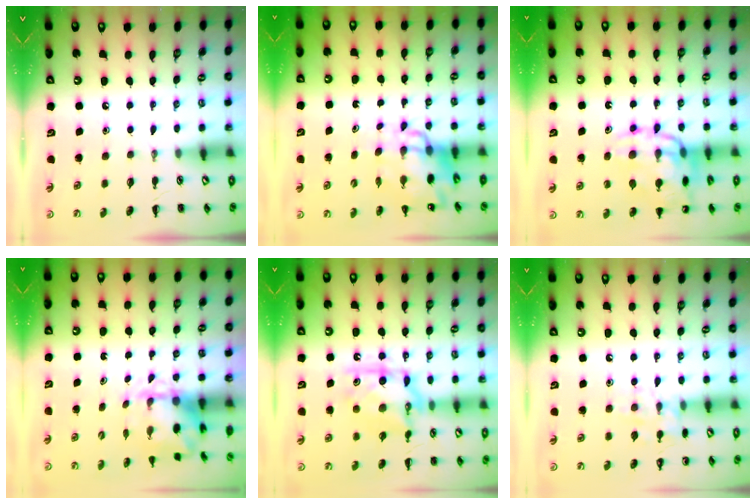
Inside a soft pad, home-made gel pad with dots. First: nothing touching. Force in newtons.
{"total": 10.7, "press": 10.3, "slide": 3.0}
{"total": 17.4, "press": 17.2, "slide": 2.9}
{"total": 4.0, "press": 3.9, "slide": 0.7}
{"total": 13.1, "press": 13.1, "slide": 0.6}
{"total": 9.2, "press": 9.1, "slide": 1.2}